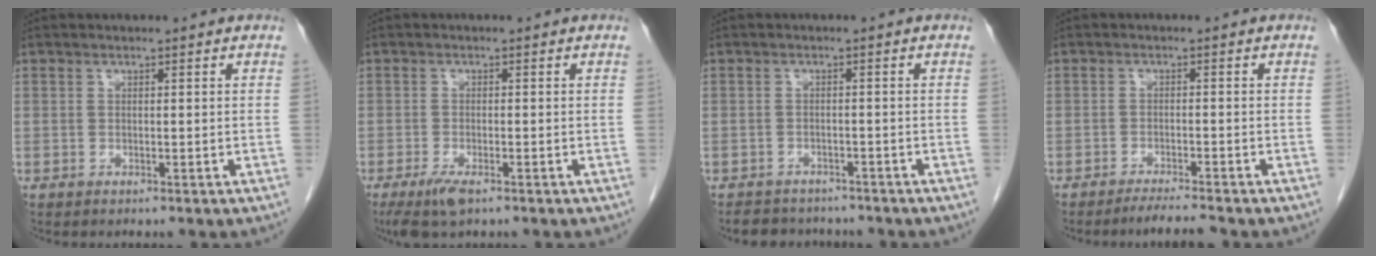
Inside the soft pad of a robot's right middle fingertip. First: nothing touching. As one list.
[{"total": 4.1, "force": [-2.6, 1.1, 3.0], "torque": [-0.064, -0.009, -0.043]}, {"total": 6.0, "force": [-5.4, 2.4, 1.0], "torque": [-0.012, 0.003, -0.071]}, {"total": 3.5, "force": [-3.2, -0.7, 1.3], "torque": [-0.027, -0.015, -0.054]}]